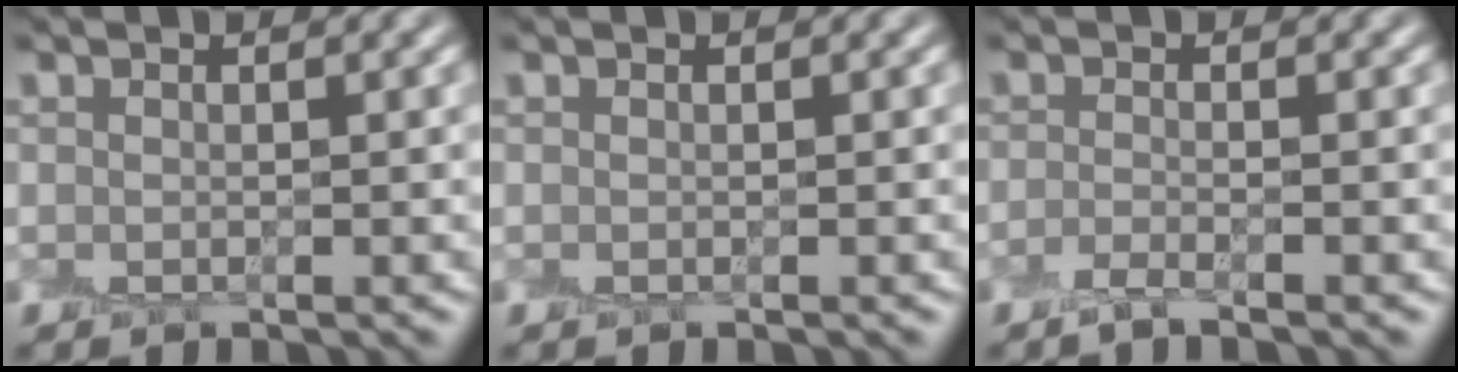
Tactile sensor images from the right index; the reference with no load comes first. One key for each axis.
{"total": 0.0}
{"total": 1.6, "fx": -1.1, "fy": 0.3, "fz": 1.0, "tx": -0.016, "ty": -0.007, "tz": -0.030}